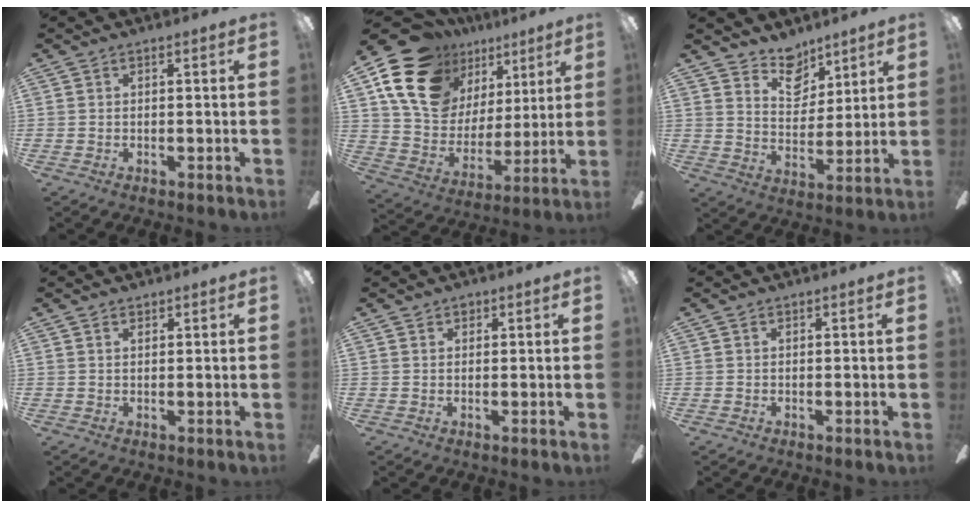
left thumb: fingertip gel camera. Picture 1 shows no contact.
{"total": 19.1, "force": [11.4, 13.0, 8.1], "torque": [-0.158, -0.059, 0.223]}
{"total": 9.6, "force": [7.5, 5.5, 2.6], "torque": [-0.041, -0.047, 0.141]}
{"total": 1.1, "force": [0.9, 0.5, 0.3], "torque": [-0.006, 0.000, 0.017]}
{"total": 1.3, "force": [0.9, 0.8, 0.4], "torque": [0.000, -0.001, 0.015]}
{"total": 0.0}